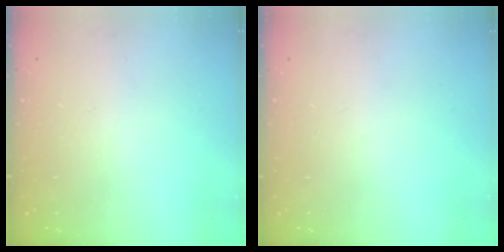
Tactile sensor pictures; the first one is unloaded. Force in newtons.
{"total": 0.0}